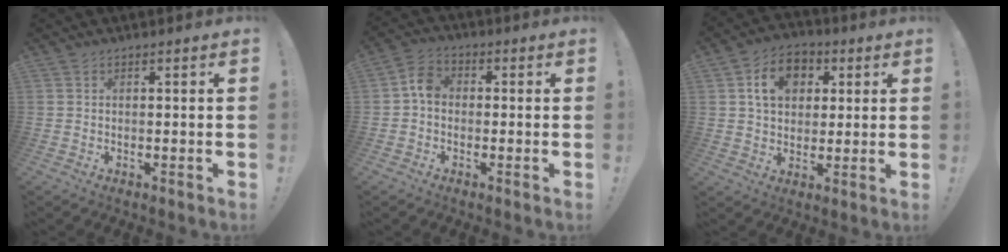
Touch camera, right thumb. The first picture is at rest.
{"total": 5.7, "force": [-0.9, 4.2, 3.7], "torque": [-0.071, 0.023, -0.013]}
{"total": 10.7, "force": [3.5, 8.2, 5.8], "torque": [-0.088, 0.003, 0.067]}